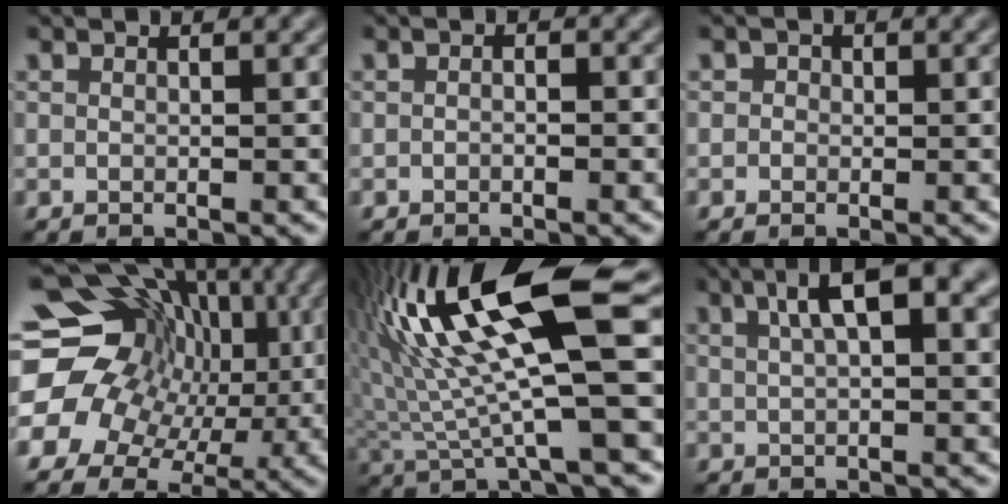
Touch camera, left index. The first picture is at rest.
{"total": 0.9, "force": [-0.3, 0.4, 0.7], "torque": [-0.009, -0.004, -0.008]}
{"total": 1.0, "force": [0.2, 1.0, 0.2], "torque": [-0.003, -0.002, -0.007]}
{"total": 18.0, "force": [2.3, 15.4, 9.0], "torque": [-0.187, 0.037, 0.016]}
{"total": 13.2, "force": [3.9, 2.5, 12.3], "torque": [-0.234, 0.016, 0.081]}
{"total": 6.7, "force": [3.0, 2.1, 5.6], "torque": [-0.091, 0.012, 0.047]}